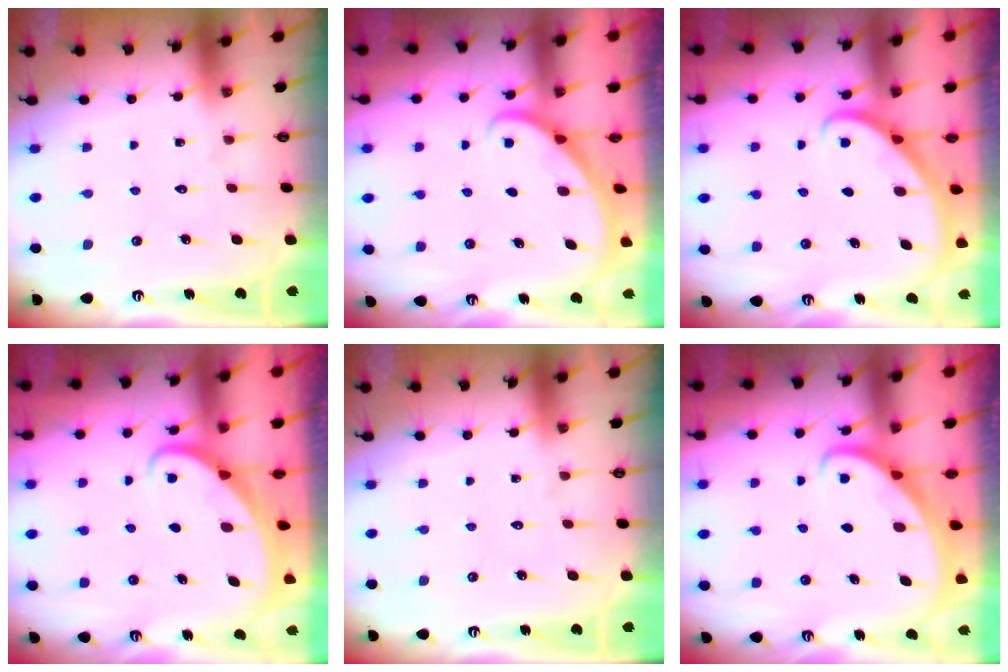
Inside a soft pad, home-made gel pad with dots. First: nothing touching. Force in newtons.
{"total": 1.9, "press": 1.9, "slide": 0.1}
{"total": 2.9, "press": 2.9, "slide": 0.2}
{"total": 3.3, "press": 3.3, "slide": 0.4}
{"total": 0.0}
{"total": 2.7, "press": 2.7, "slide": 0.3}